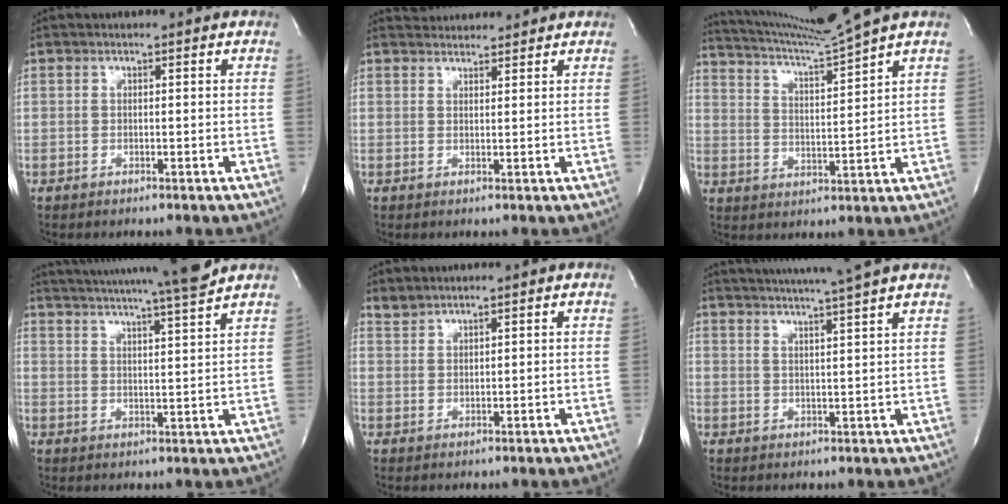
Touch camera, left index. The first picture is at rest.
{"total": 3.7, "force": [3.7, 0.5, 0.0], "torque": [-0.008, 0.023, 0.060]}
{"total": 10.4, "force": [9.3, -3.2, 3.4], "torque": [-0.071, -0.027, 0.166]}
{"total": 16.2, "force": [14.7, -1.8, 6.5], "torque": [-0.119, -0.034, 0.207]}
{"total": 1.6, "force": [1.6, 0.0, -0.1], "torque": [-0.006, 0.004, 0.038]}
{"total": 12.4, "force": [10.9, -1.8, 5.5], "torque": [-0.100, -0.017, 0.145]}